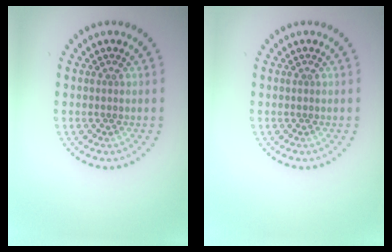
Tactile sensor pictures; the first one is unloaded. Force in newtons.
{"total": 0.0}